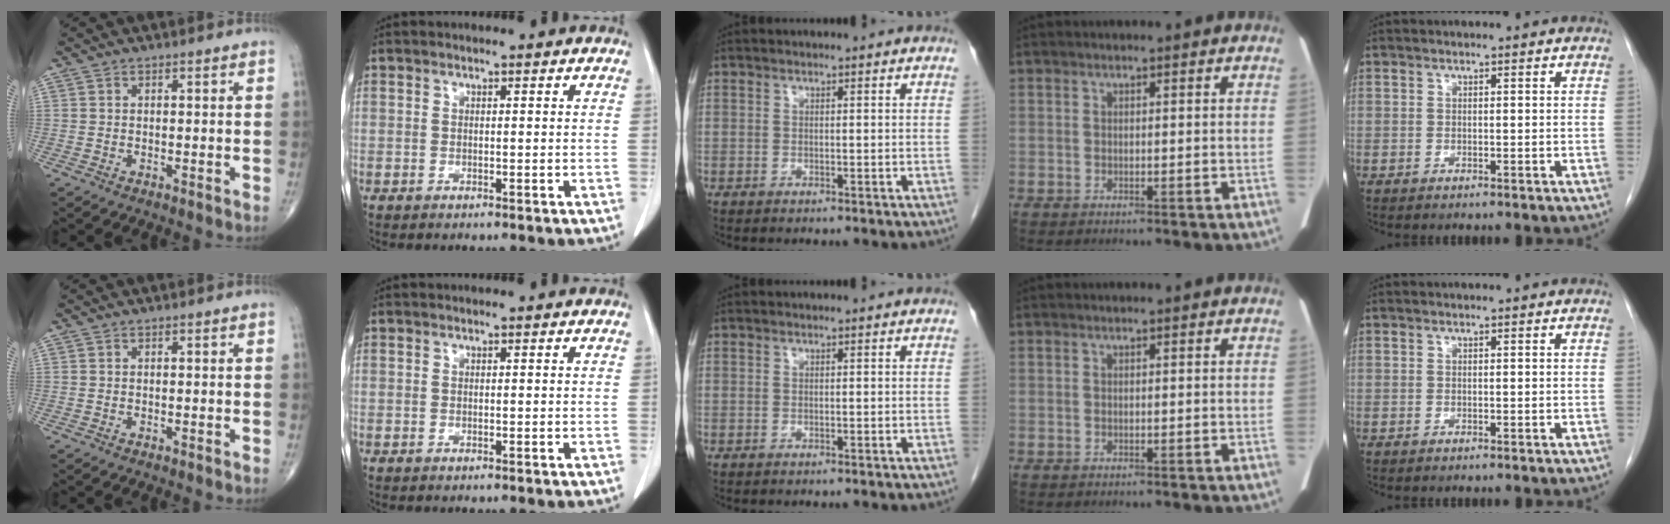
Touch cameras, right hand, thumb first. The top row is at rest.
{}